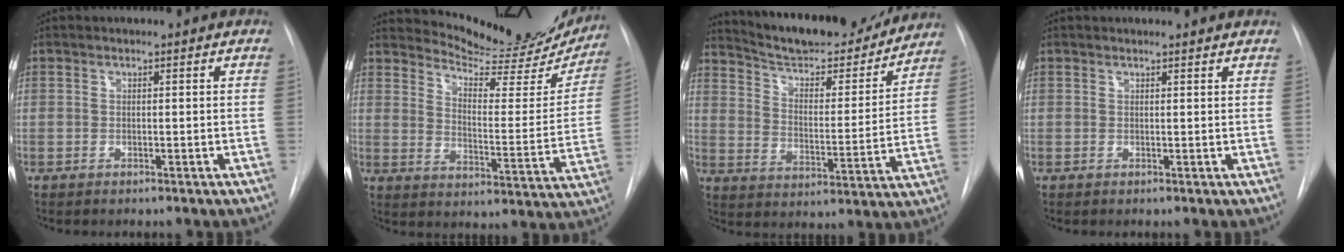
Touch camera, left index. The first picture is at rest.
{"total": 19.5, "force": [18.5, 3.5, 5.1], "torque": [-0.064, -0.076, 0.229]}
{"total": 21.3, "force": [19.4, 4.3, 7.8], "torque": [-0.118, -0.015, 0.276]}
{"total": 2.5, "force": [2.5, 0.1, 0.4], "torque": [-0.012, 0.006, 0.022]}